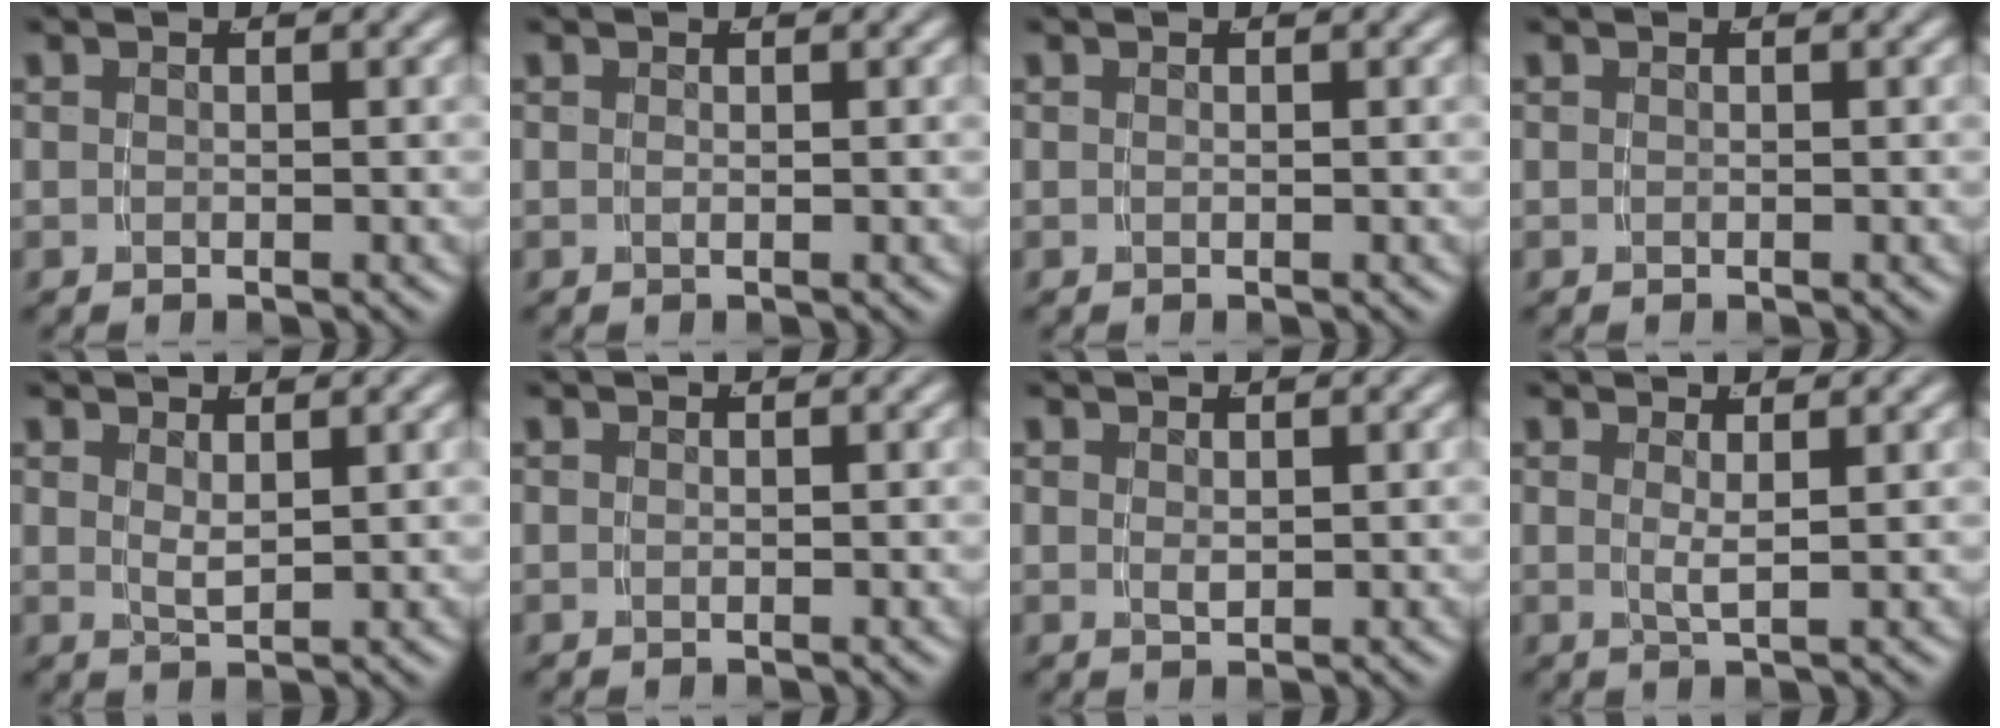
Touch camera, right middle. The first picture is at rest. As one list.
[{"total": 0.7, "force": [-0.1, -0.7, 0.2], "torque": [-0.005, -0.001, 0.003]}, {"total": 0.0}, {"total": 0.0}, {"total": 1.6, "force": [1.0, -0.3, 1.2], "torque": [-0.020, -0.008, 0.026]}, {"total": 0.0}, {"total": 0.7, "force": [0.4, -0.4, 0.4], "torque": [-0.006, -0.005, 0.014]}, {"total": 1.7, "force": [0.6, -0.8, 1.4], "torque": [-0.026, -0.007, 0.016]}]